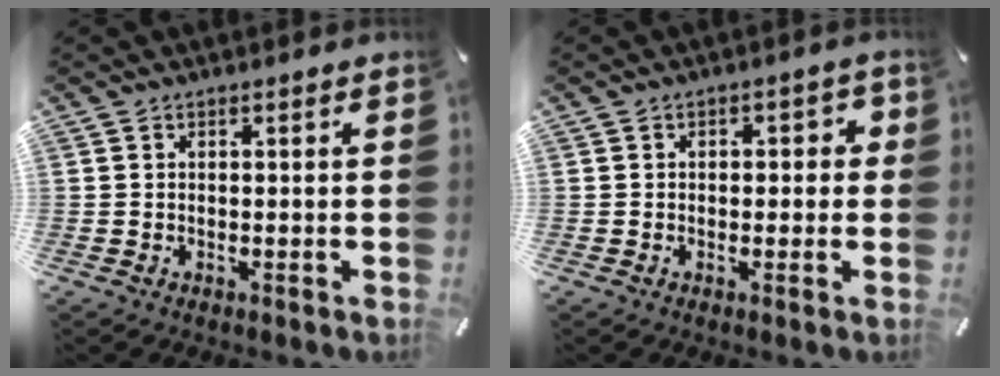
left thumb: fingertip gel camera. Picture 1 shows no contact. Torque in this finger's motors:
{"motor_torque": [0.02, -0.07, -0.01, -0.01, -0.03]}